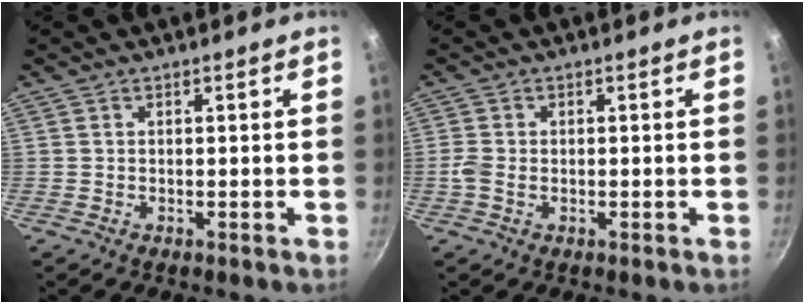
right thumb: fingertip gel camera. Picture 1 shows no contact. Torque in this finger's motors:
{"motor_torque": [-0.35, -0.36, 0.08, -0.07, 0.02]}